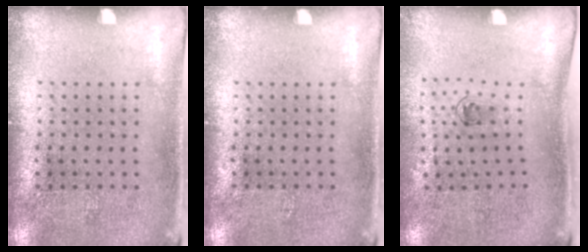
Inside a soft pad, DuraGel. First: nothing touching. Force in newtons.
{"total": 0.0}
{"total": 0.6, "press": 0.3, "slide": 0.5}